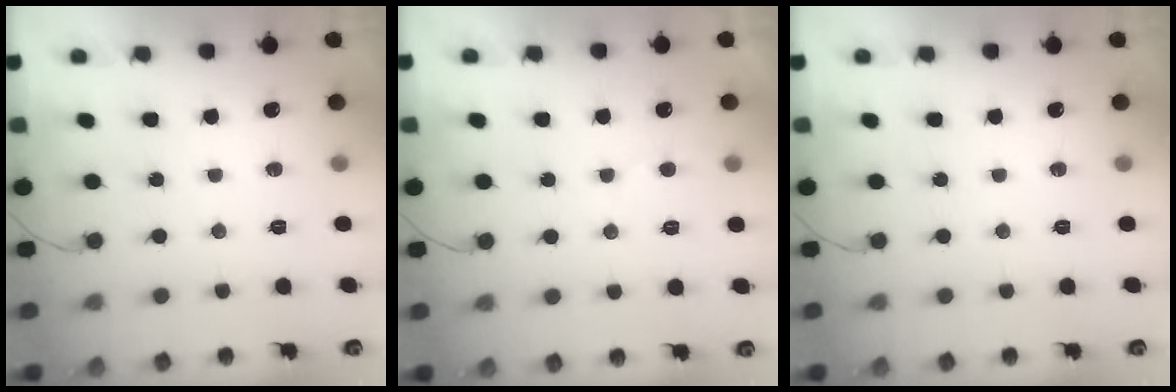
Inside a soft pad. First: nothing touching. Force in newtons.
{"total": 3.6, "press": 3.6, "slide": 0.5}
{"total": 0.0}